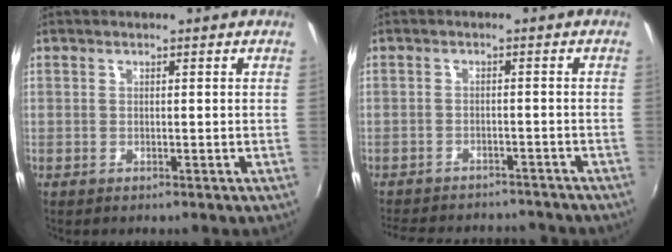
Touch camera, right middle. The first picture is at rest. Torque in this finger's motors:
{"motor_torque": [0.96, -1.18, 0.10, 0.06]}